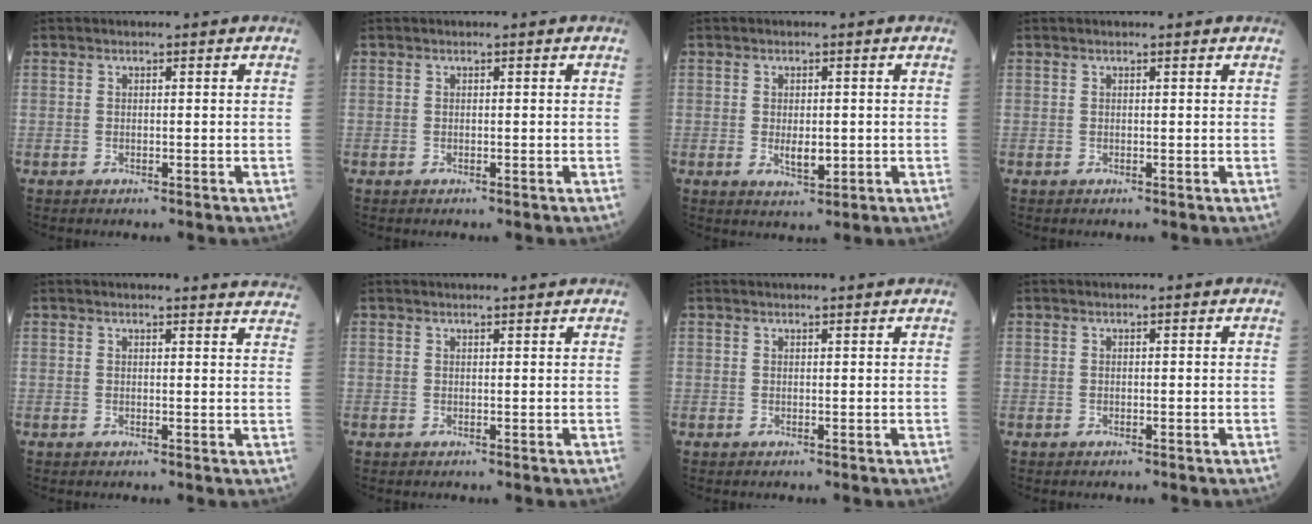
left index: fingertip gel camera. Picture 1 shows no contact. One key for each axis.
{"total": 0.0}
{"total": 3.3, "fx": -0.5, "fy": 1.5, "fz": 2.9, "tx": -0.052, "ty": -0.005, "tz": -0.002}
{"total": 1.0, "fx": -0.8, "fy": -0.2, "fz": -0.5, "tx": 0.003, "ty": 0.000, "tz": -0.014}
{"total": 9.8, "fx": 9.8, "fy": 0.3, "fz": 1.2, "tx": 0.015, "ty": -0.054, "tz": 0.072}
{"total": 3.4, "fx": 3.3, "fy": 0.1, "fz": 1.0, "tx": -0.012, "ty": 0.015, "tz": 0.041}
{"total": 2.9, "fx": 2.8, "fy": 0.0, "fz": 0.9, "tx": -0.009, "ty": 0.015, "tz": 0.035}
{"total": 0.0}